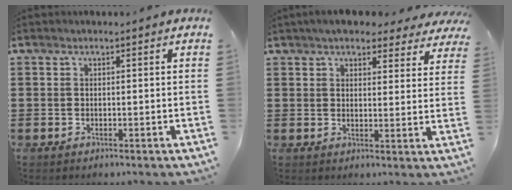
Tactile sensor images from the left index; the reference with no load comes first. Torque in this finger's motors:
{"motor_torque": [2.14, 0.00, 1.05, 0.21]}